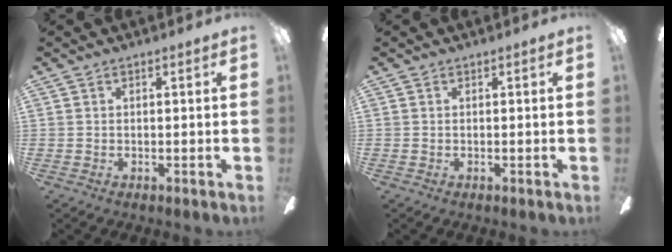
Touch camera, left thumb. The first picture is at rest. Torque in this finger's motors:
{"motor_torque": [0.00, 0.00, 0.14, 0.00, 0.00]}